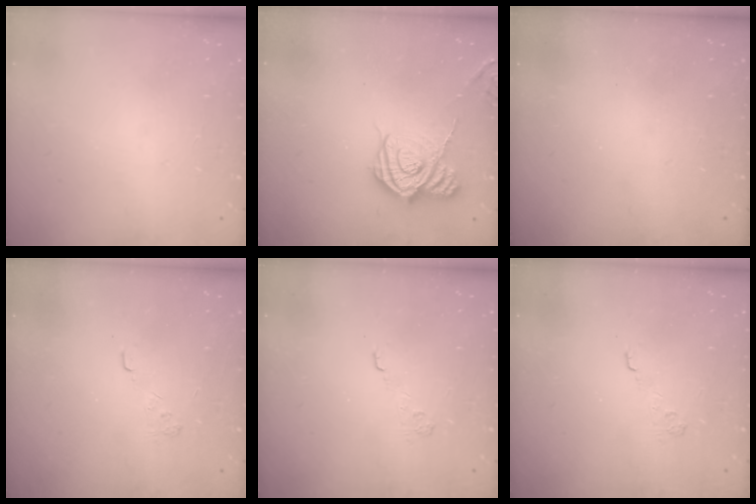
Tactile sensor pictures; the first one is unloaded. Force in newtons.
{"total": 13.3, "press": 13.3, "slide": 0.9}
{"total": 2.4, "press": 2.3, "slide": 0.8}
{"total": 2.4, "press": 1.9, "slide": 1.5}
{"total": 2.5, "press": 2.1, "slide": 1.4}
{"total": 2.5, "press": 2.1, "slide": 1.4}